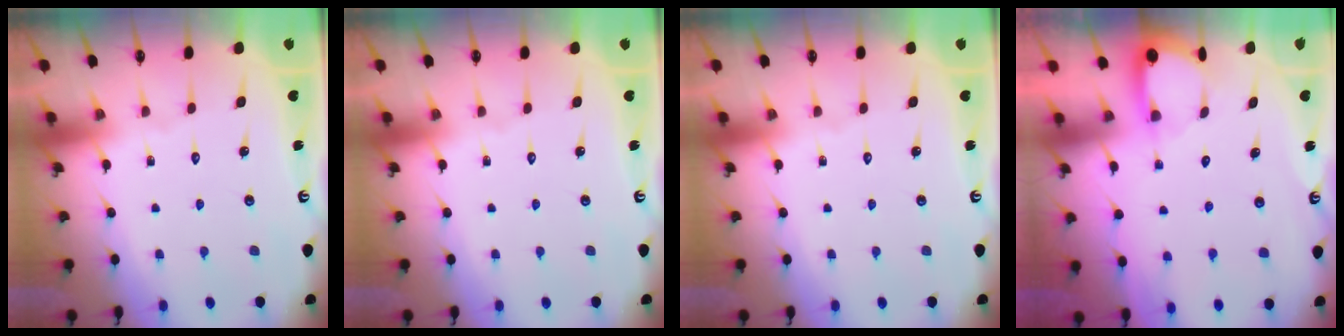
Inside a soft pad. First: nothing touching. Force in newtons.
{"total": 0.0}
{"total": 0.0}
{"total": 2.8, "press": 2.8, "slide": 0.3}